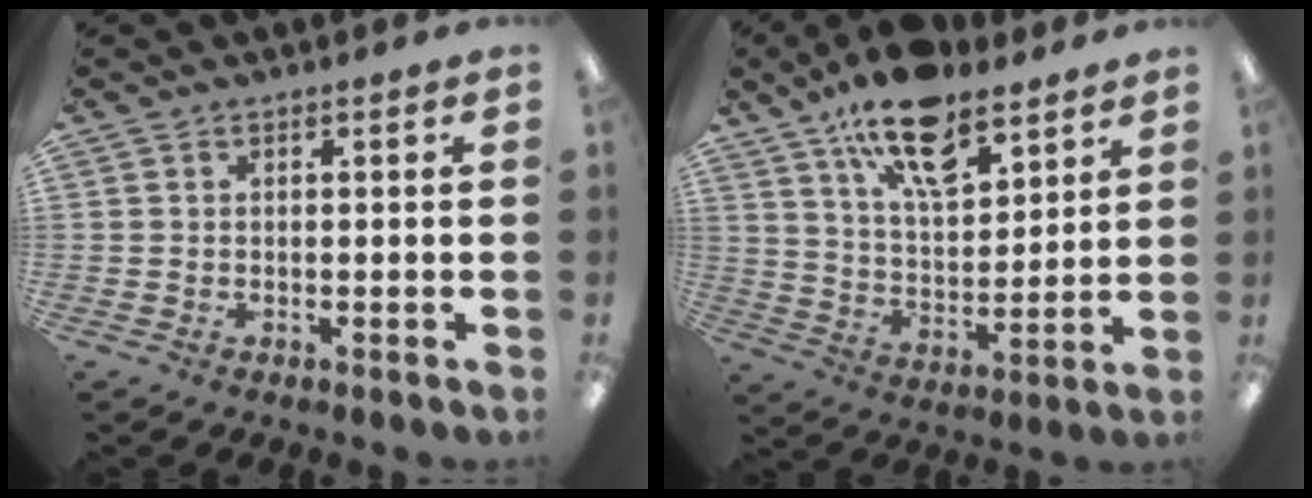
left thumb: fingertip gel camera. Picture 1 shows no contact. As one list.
[{"total": 16.9, "force": [11.4, 7.2, 10.2], "torque": [-0.165, -0.053, 0.195]}]